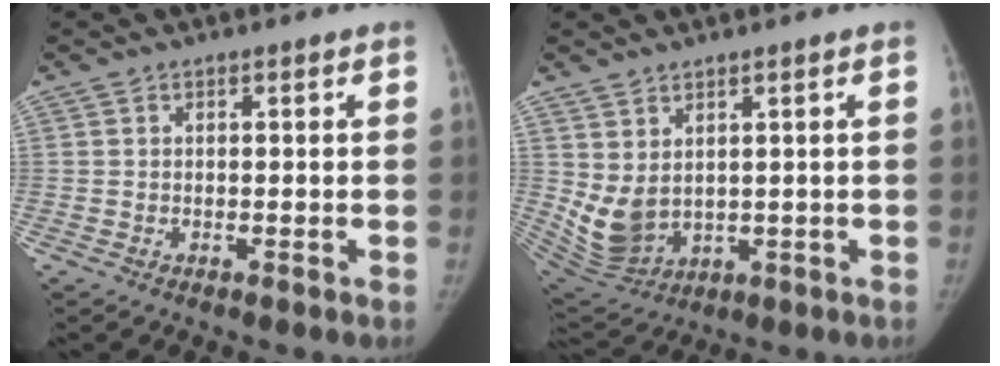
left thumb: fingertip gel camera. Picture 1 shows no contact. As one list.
[{"total": 8.2, "force": [2.0, 5.1, 6.0], "torque": [-0.111, -0.019, 0.063]}]